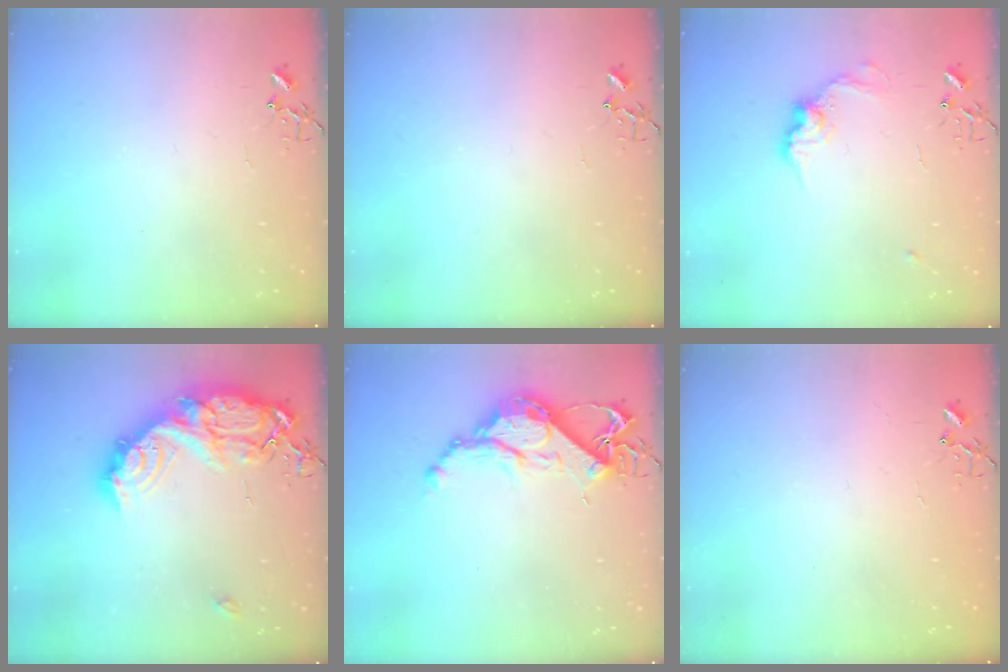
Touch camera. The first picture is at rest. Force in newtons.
{"total": 0.0}
{"total": 10.7, "press": 10.7, "slide": 0.5}
{"total": 22.1, "press": 22.0, "slide": 2.0}
{"total": 12.8, "press": 12.7, "slide": 1.0}
{"total": 1.4, "press": 1.4, "slide": 0.2}